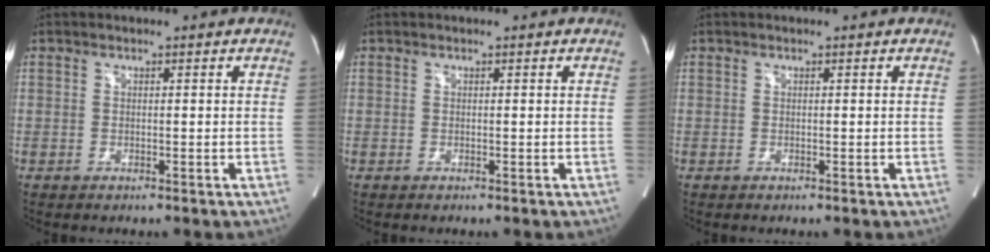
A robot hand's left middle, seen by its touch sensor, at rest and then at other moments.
{"total": 0.0}
{"total": 0.0}